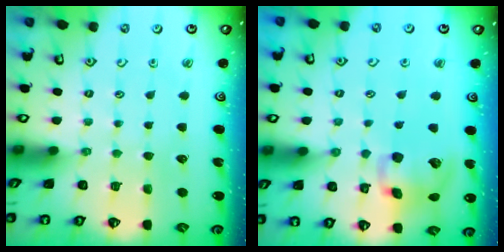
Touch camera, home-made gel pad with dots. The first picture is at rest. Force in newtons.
{"total": 12.8, "press": 12.6, "slide": 2.2}